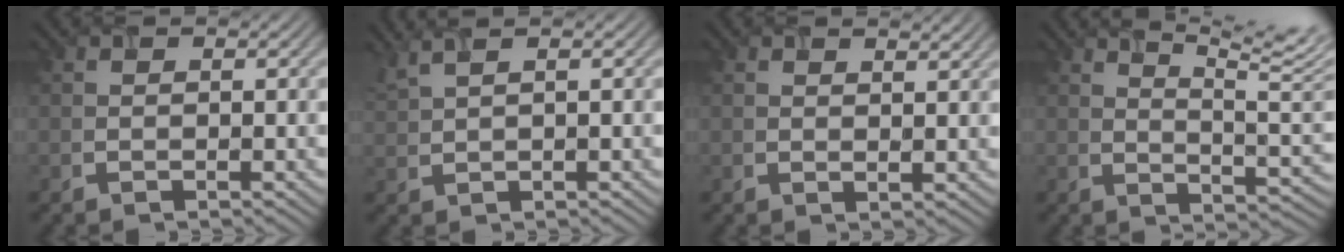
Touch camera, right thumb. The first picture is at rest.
{"total": 2.9, "force": [2.1, 0.2, 2.0], "torque": [-0.042, 0.022, 0.039]}
{"total": 1.6, "force": [1.3, 0.3, 0.8], "torque": [-0.008, -0.001, 0.026]}
{"total": 11.0, "force": [6.8, 2.6, 8.2], "torque": [-0.125, 0.013, 0.090]}